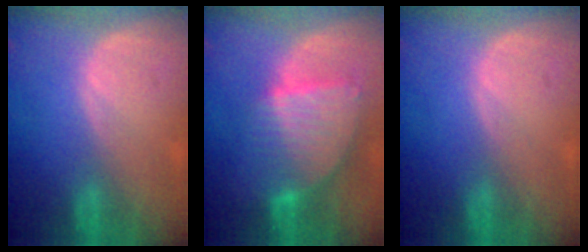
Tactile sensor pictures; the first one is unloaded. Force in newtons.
{"total": 8.7, "press": 7.5, "slide": 4.4}
{"total": 0.0}